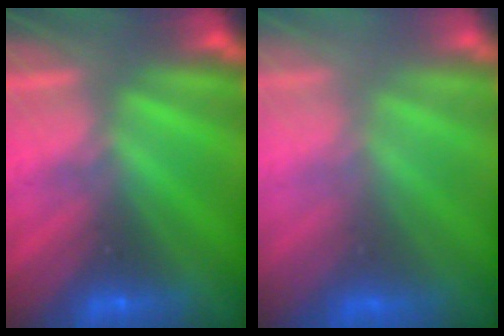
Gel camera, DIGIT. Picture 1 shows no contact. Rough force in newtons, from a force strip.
{"total": 6.5}